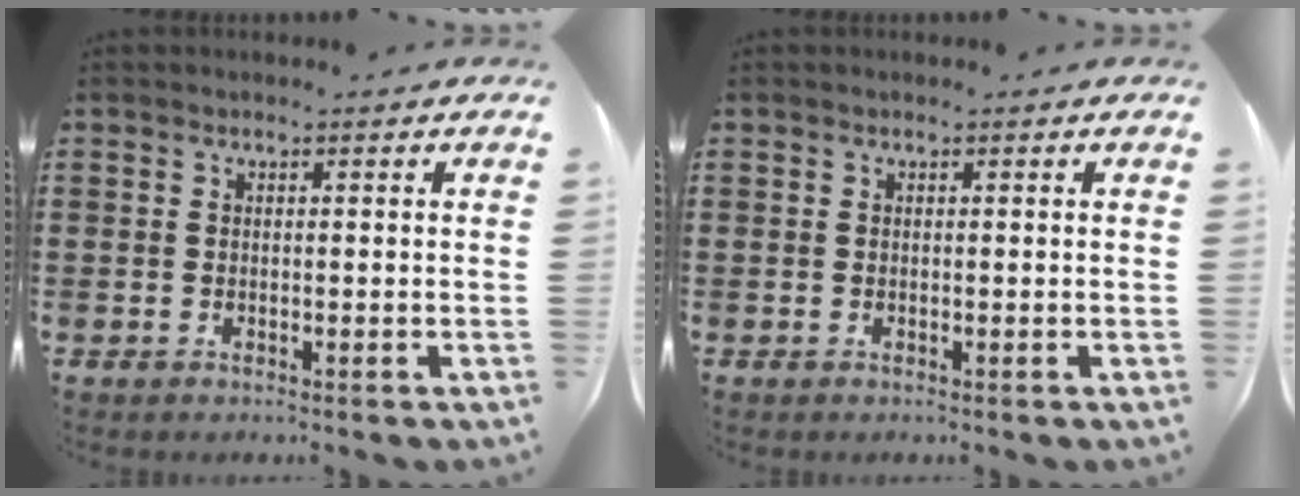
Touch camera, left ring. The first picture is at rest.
{"total": 0.0}